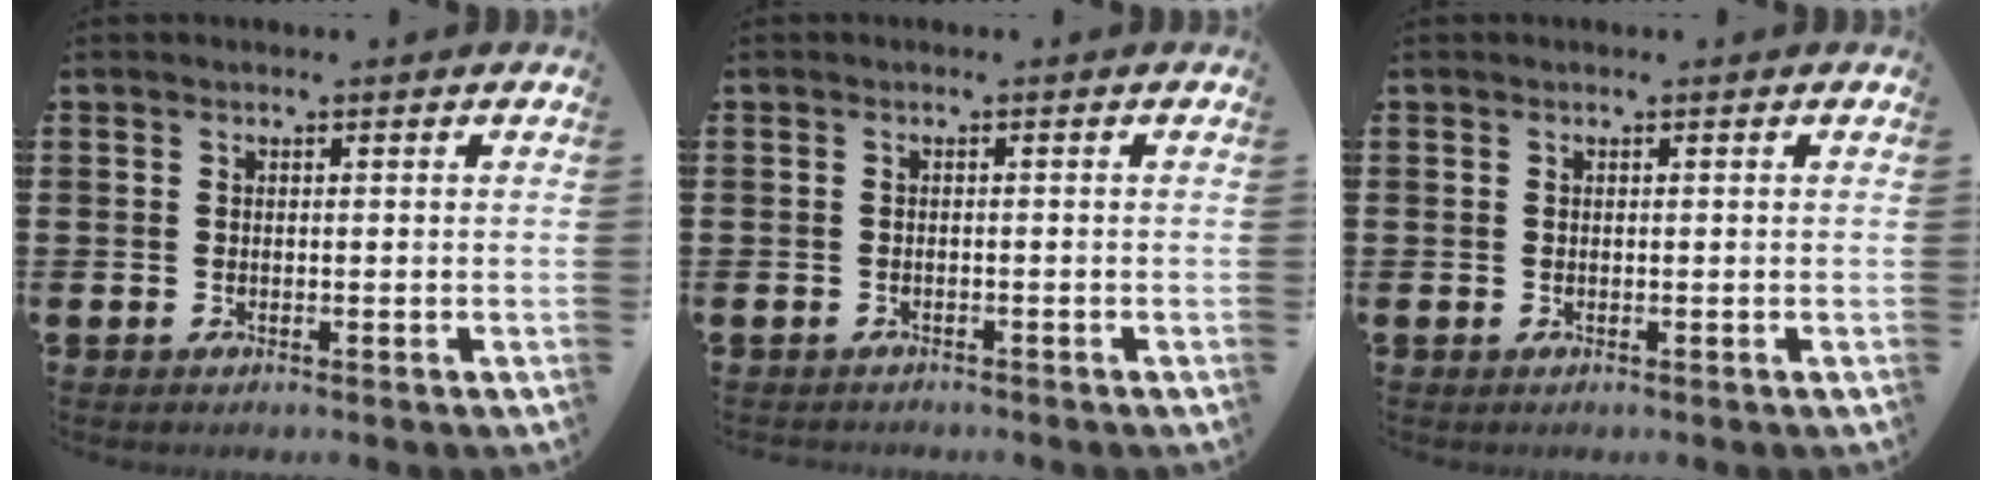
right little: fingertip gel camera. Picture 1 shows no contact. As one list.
[{"total": 0.6, "force": [-0.6, 0.1, 0.0], "torque": [-0.003, -0.001, -0.012]}, {"total": 0.0}]